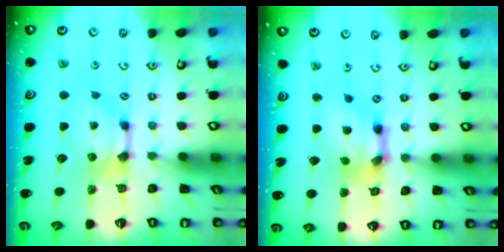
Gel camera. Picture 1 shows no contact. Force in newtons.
{"total": 6.8, "press": 6.5, "slide": 2.2}